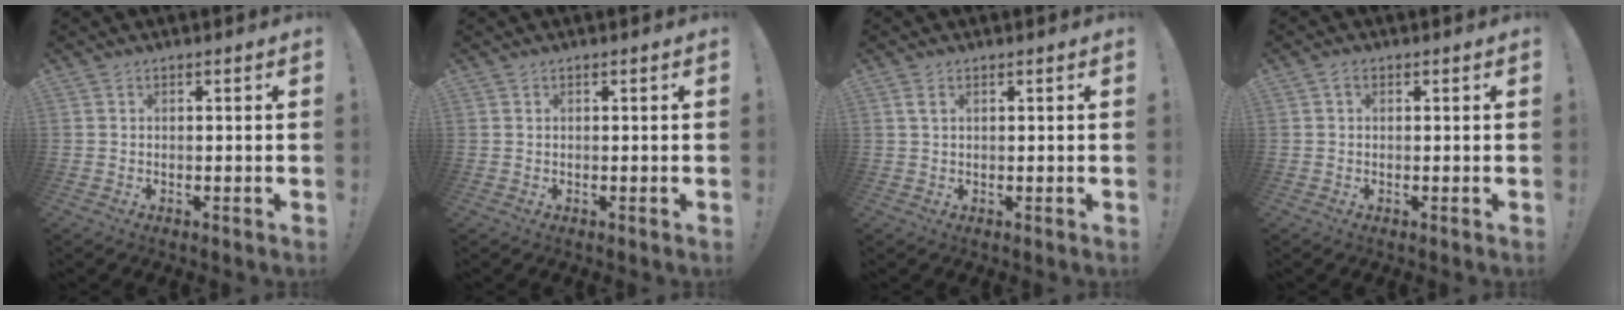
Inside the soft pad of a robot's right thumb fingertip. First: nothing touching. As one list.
[{"total": 0.0}, {"total": 2.0, "force": [0.9, 0.8, 1.6], "torque": [-0.032, 0.001, 0.015]}, {"total": 1.1, "force": [0.3, 0.8, 0.7], "torque": [-0.010, 0.002, 0.003]}]